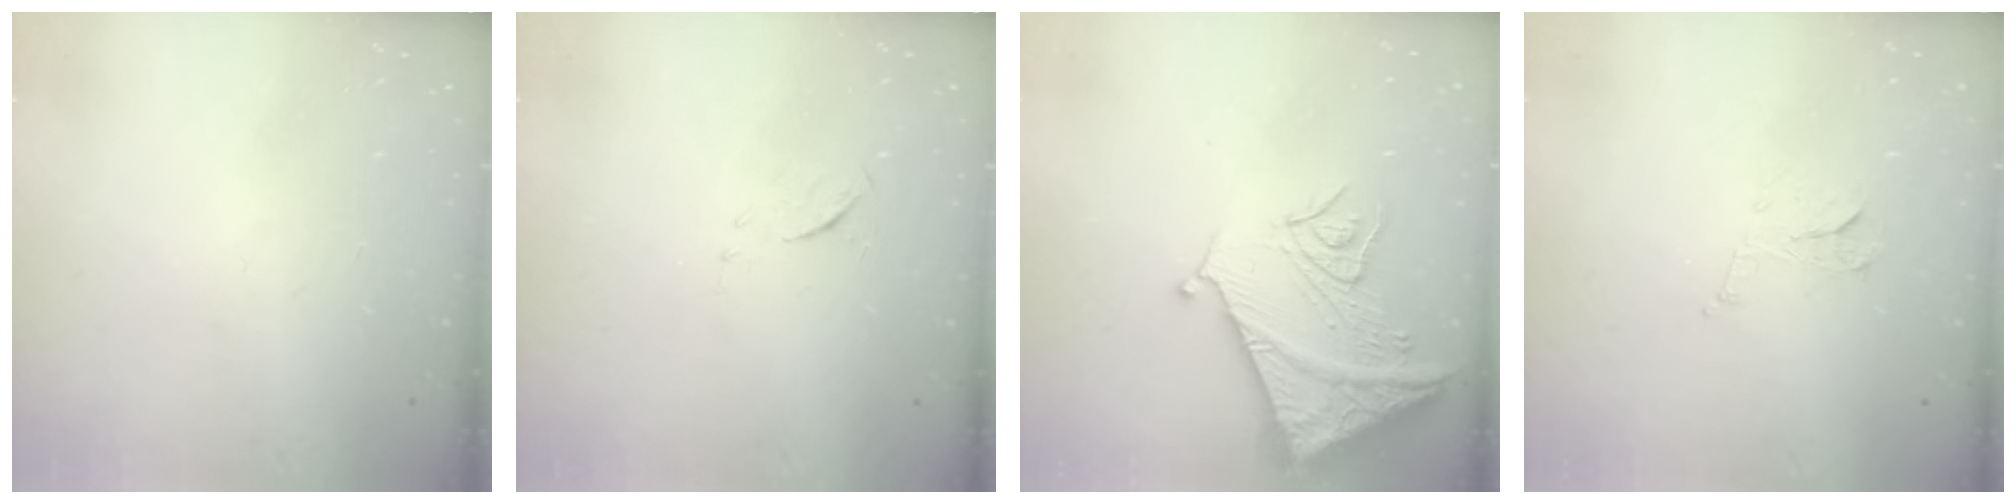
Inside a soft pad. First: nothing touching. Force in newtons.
{"total": 5.8, "press": 5.8, "slide": 0.5}
{"total": 13.8, "press": 13.7, "slide": 1.4}
{"total": 6.0, "press": 6.0, "slide": 0.5}